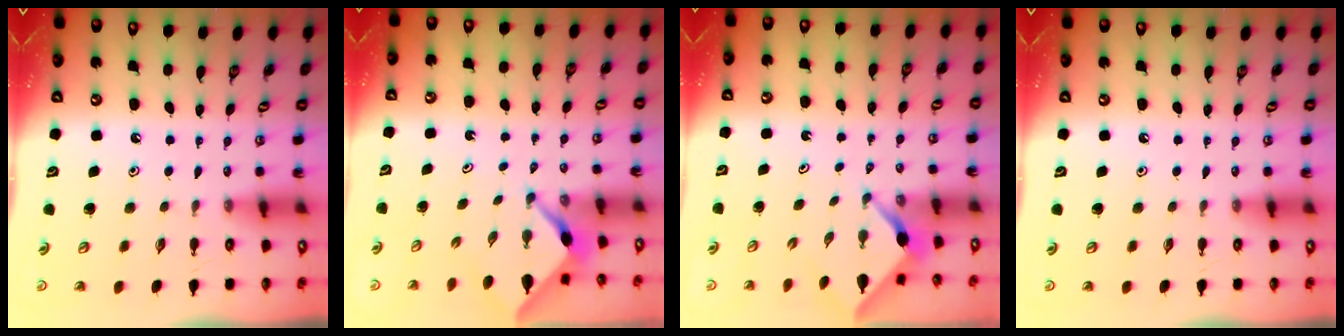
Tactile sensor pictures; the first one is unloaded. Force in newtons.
{"total": 2.2, "press": 2.2, "slide": 0.3}
{"total": 2.5, "press": 2.5, "slide": 0.2}
{"total": 0.0}